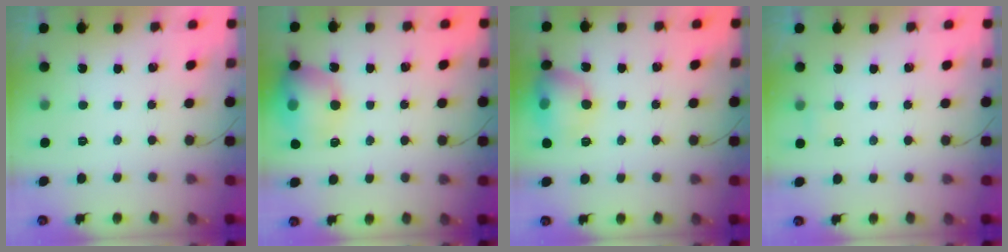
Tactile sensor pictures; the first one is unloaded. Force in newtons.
{"total": 13.8, "press": 13.6, "slide": 1.8}
{"total": 15.6, "press": 13.8, "slide": 7.4}
{"total": 2.1, "press": 2.0, "slide": 0.7}